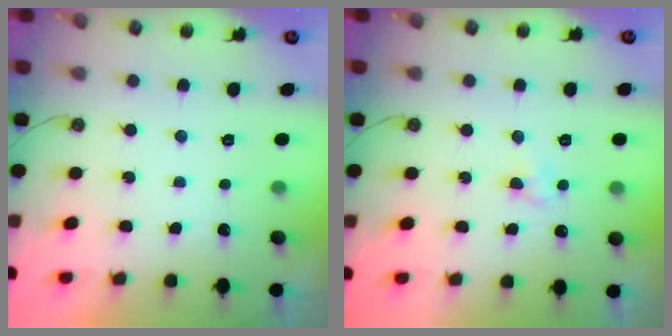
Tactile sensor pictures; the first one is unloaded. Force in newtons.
{"total": 4.1, "press": 4.1, "slide": 0.6}